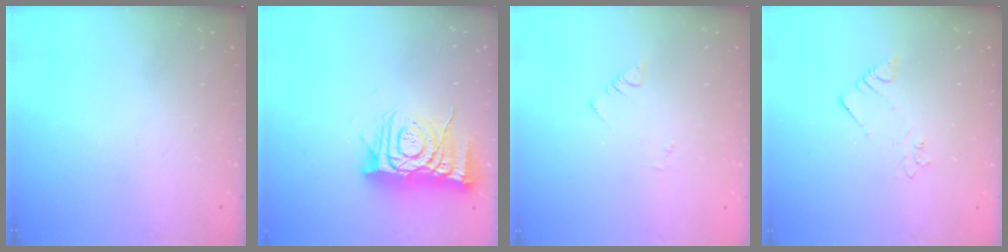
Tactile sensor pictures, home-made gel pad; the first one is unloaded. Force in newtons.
{"total": 12.6, "press": 12.6, "slide": 1.1}
{"total": 1.1, "press": 1.1, "slide": 0.3}
{"total": 2.1, "press": 2.1, "slide": 0.4}